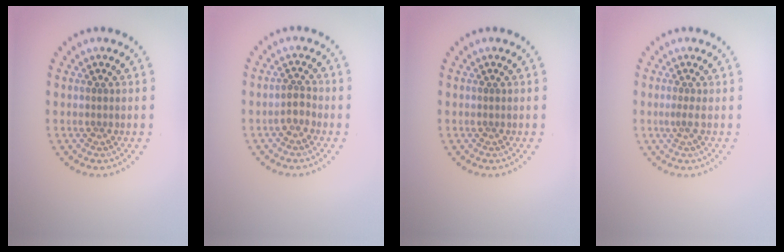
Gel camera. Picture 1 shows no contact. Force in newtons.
{"total": 1.4, "press": 1.1, "slide": 0.8}
{"total": 0.0}
{"total": 0.6, "press": 0.2, "slide": 0.5}